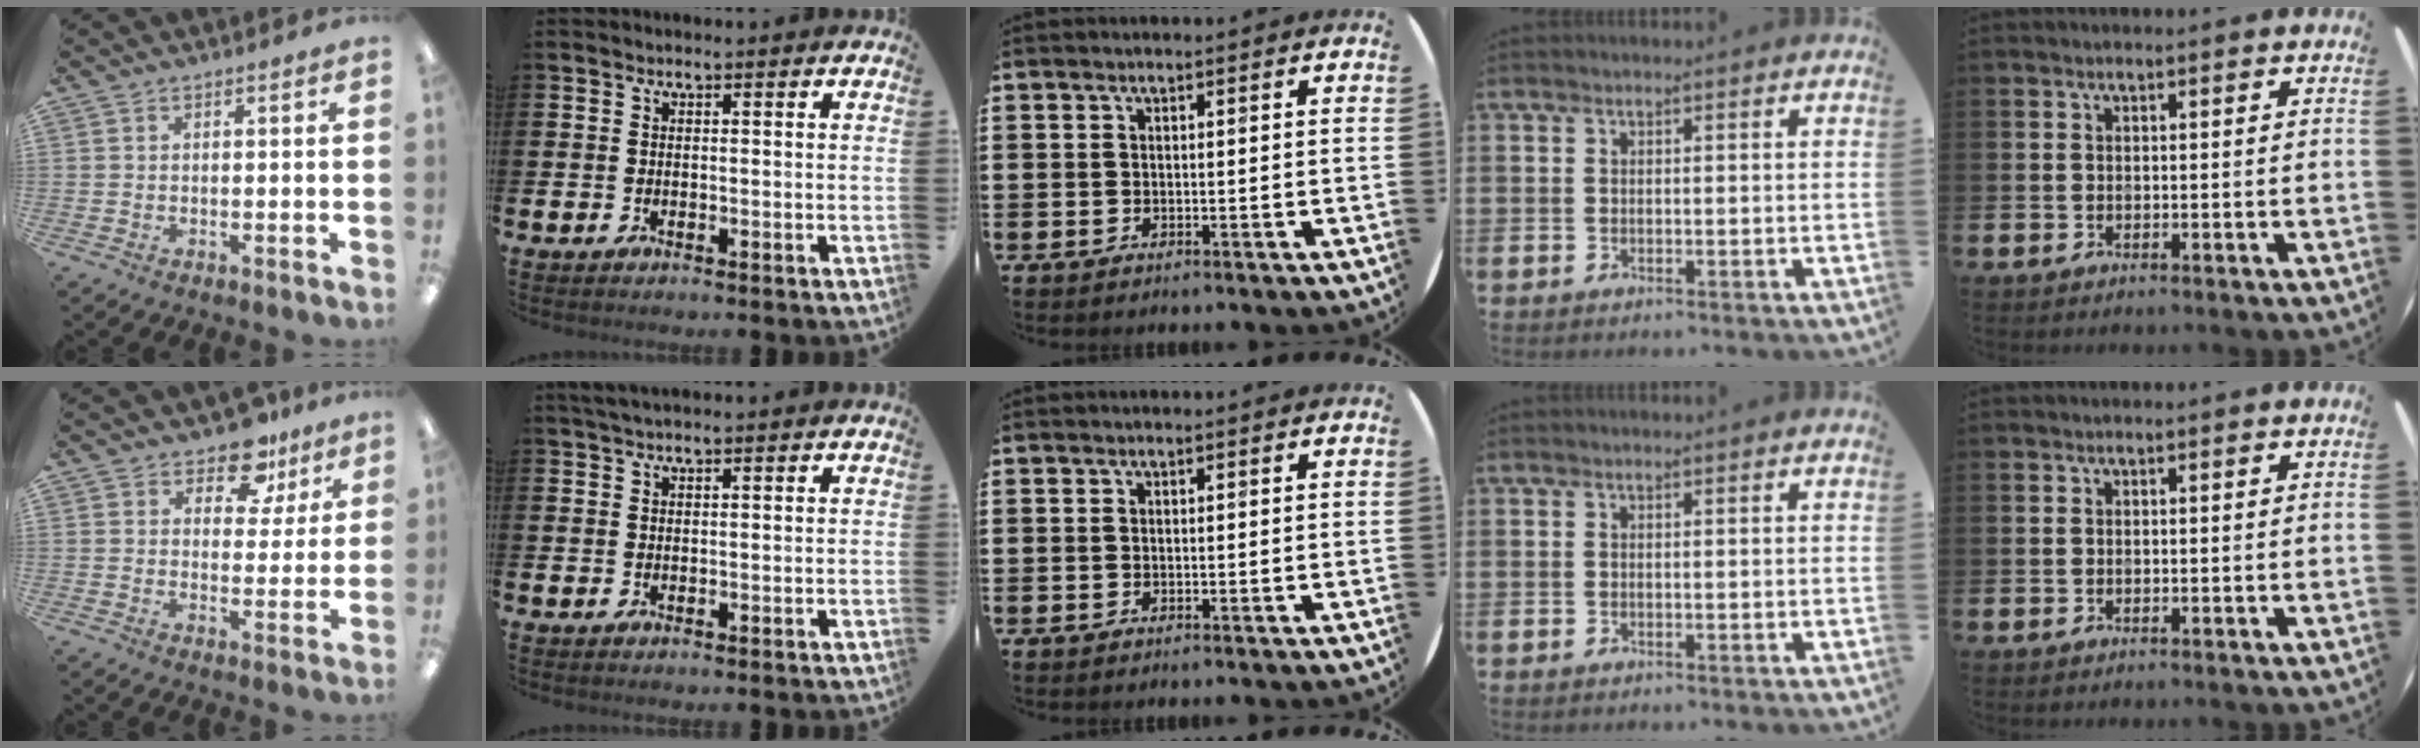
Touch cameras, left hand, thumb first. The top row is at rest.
{"thumb": {"total": 9.7, "force": [7.0, 5.3, 4.2], "torque": [-0.062, -0.033, 0.125]}, "index": {"total": 1.5, "force": [1.2, 0.1, 0.8], "torque": [-0.016, 0.003, 0.022]}}